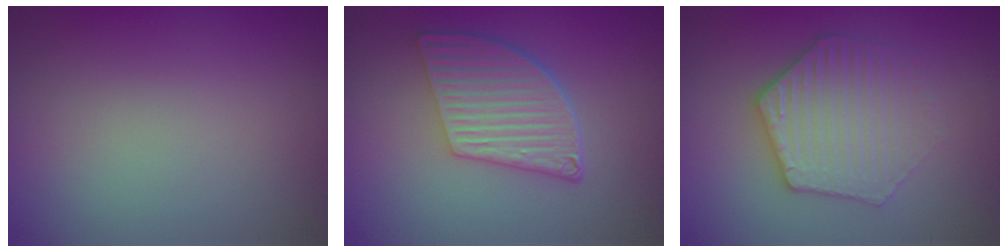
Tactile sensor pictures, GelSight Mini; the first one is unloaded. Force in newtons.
{"total": 5.5, "press": 4.1, "slide": 3.7}
{"total": 4.2, "press": 3.9, "slide": 1.5}